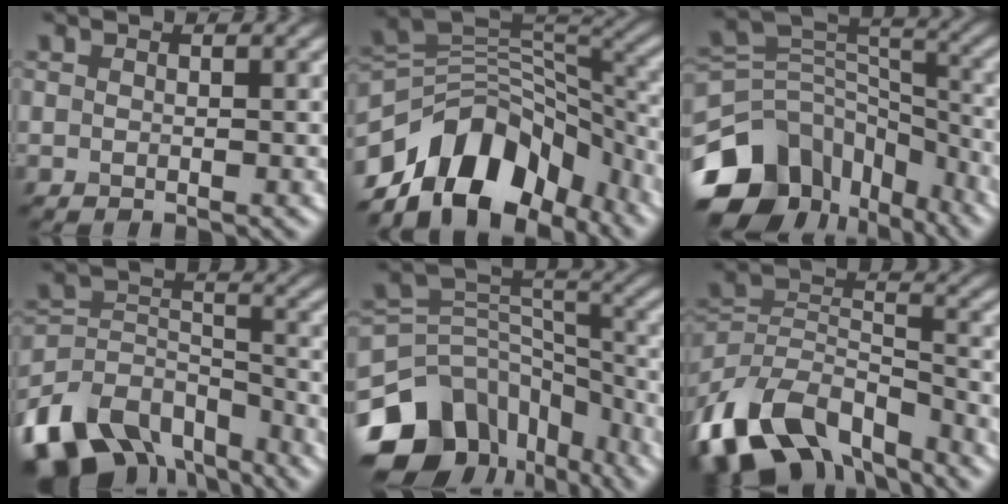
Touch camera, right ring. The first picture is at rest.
{"total": 11.9, "force": [-7.4, 7.2, 5.9], "torque": [-0.095, 0.019, -0.139]}
{"total": 12.2, "force": [-7.0, 8.6, 4.9], "torque": [-0.109, 0.024, -0.110]}
{"total": 12.8, "force": [-9.5, 6.8, 5.2], "torque": [-0.099, 0.006, -0.163]}
{"total": 13.8, "force": [-8.2, 9.8, 5.2], "torque": [-0.122, 0.015, -0.115]}
{"total": 12.4, "force": [-8.0, 6.6, 6.8], "torque": [-0.140, 0.006, -0.155]}